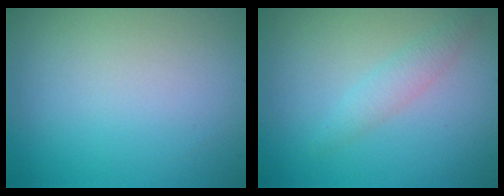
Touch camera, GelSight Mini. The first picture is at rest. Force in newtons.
{"total": 1.6, "press": 1.6, "slide": 0.2}